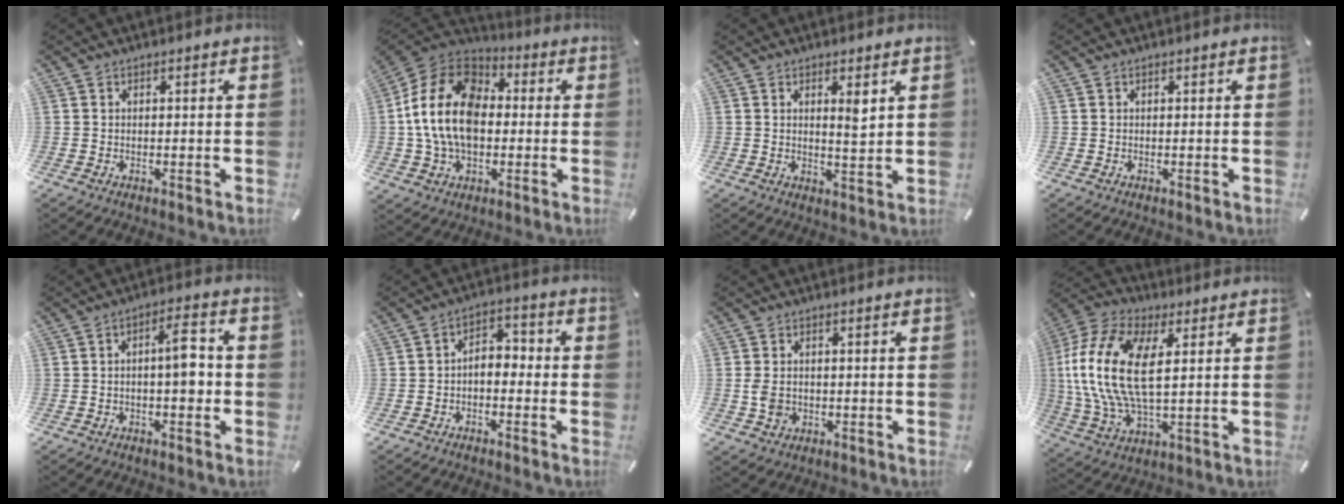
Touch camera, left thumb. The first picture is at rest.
{"total": 17.3, "force": [-1.2, 13.0, 11.4], "torque": [-0.255, 0.022, -0.026]}
{"total": 3.6, "force": [1.9, 0.6, 3.0], "torque": [-0.050, -0.011, 0.027]}
{"total": 0.0}
{"total": 7.7, "force": [-0.9, 3.2, 7.0], "torque": [-0.097, 0.013, -0.020]}
{"total": 3.9, "force": [-2.6, 2.4, 1.6], "torque": [-0.027, 0.014, -0.054]}
{"total": 3.6, "force": [-0.6, 2.9, 2.1], "torque": [-0.042, 0.005, -0.012]}
{"total": 17.3, "force": [3.5, 8.5, 14.7], "torque": [-0.336, -0.007, 0.060]}